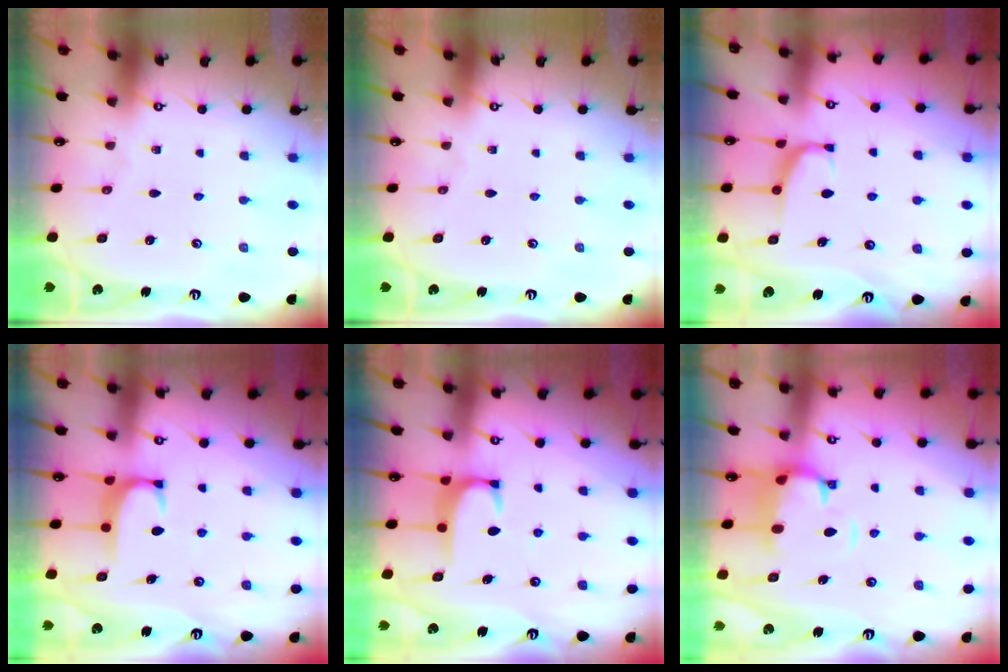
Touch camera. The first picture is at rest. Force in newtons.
{"total": 0.0}
{"total": 2.1, "press": 2.0, "slide": 0.6}
{"total": 1.8, "press": 1.7, "slide": 0.5}
{"total": 1.9, "press": 1.8, "slide": 0.5}
{"total": 2.2, "press": 1.6, "slide": 1.4}